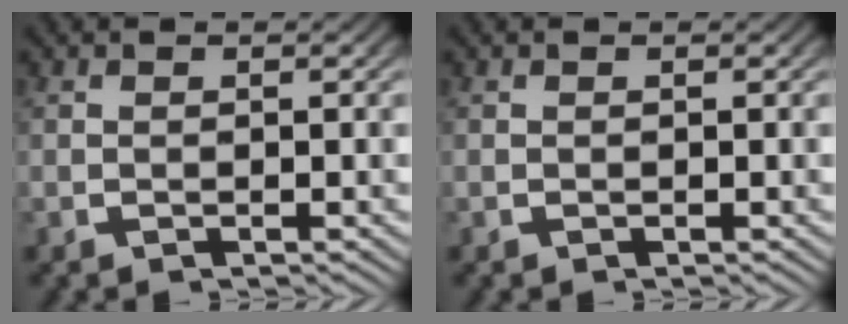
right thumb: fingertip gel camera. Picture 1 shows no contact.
{"total": 0.0}